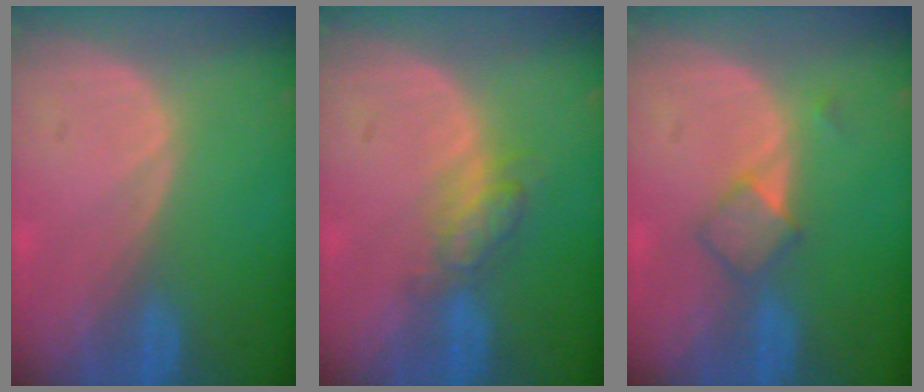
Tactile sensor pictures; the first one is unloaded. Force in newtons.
{"total": 4.9, "press": 4.3, "slide": 2.3}
{"total": 3.1, "press": 3.1, "slide": 0.2}